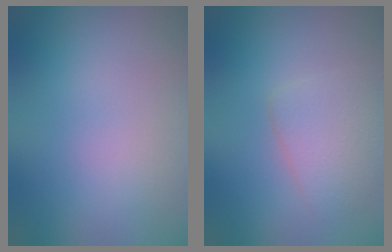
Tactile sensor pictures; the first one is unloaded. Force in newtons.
{"total": 2.8, "press": 2.8, "slide": 0.1}